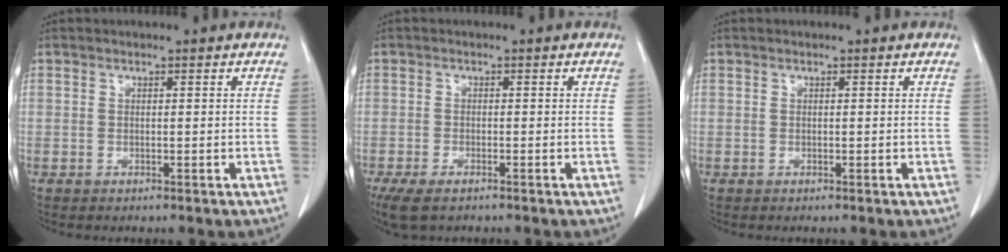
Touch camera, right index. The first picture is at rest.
{"total": 5.3, "force": [-3.8, 1.9, 3.1], "torque": [-0.059, -0.012, -0.064]}
{"total": 0.0}